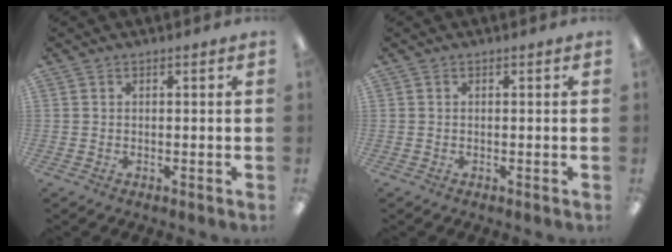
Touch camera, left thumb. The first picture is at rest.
{"total": 0.0}